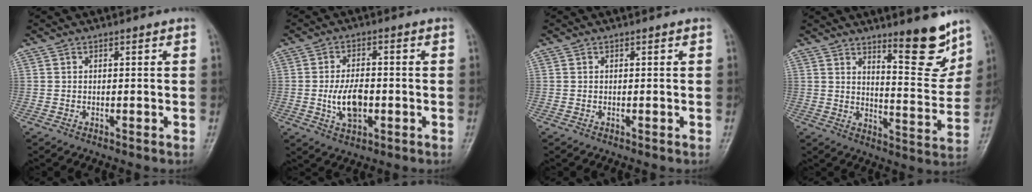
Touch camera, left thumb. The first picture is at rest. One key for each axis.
{"total": 7.5, "fx": -1.3, "fy": 4.3, "fz": 6.0, "tx": -0.101, "ty": 0.005, "tz": -0.022}
{"total": 0.0}
{"total": 11.4, "fx": 8.2, "fy": 2.7, "fz": 7.4, "tx": -0.078, "ty": -0.072, "tz": 0.127}